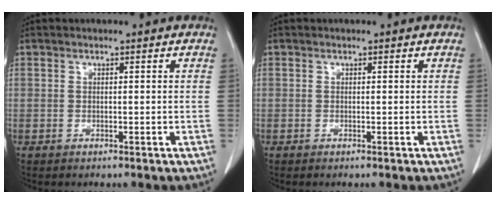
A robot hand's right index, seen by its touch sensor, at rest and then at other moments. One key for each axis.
{"total": 0.0}